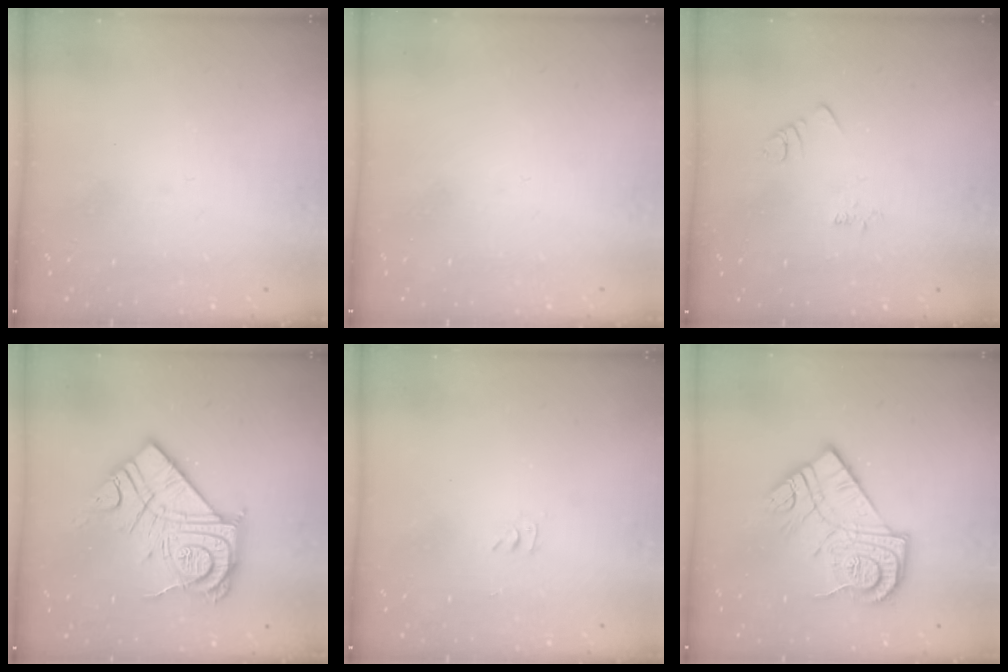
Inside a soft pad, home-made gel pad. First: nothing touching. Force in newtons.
{"total": 1.5, "press": 1.5, "slide": 0.1}
{"total": 1.9, "press": 1.9, "slide": 0.3}
{"total": 20.7, "press": 20.7, "slide": 1.7}
{"total": 2.8, "press": 2.8, "slide": 0.4}
{"total": 16.1, "press": 16.1, "slide": 1.5}